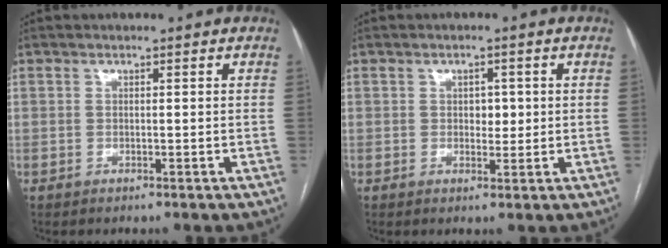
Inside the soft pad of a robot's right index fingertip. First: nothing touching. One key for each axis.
{"total": 2.5, "fx": 0.3, "fy": 1.6, "fz": 1.8, "tx": -0.018, "ty": 0.001, "tz": 0.005}